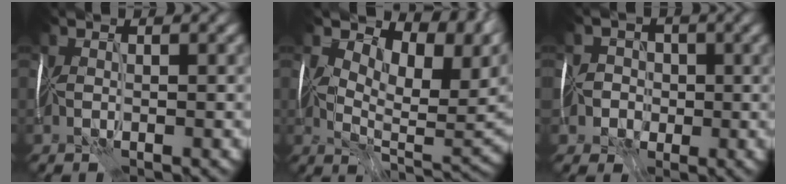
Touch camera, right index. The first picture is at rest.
{"total": 11.4, "force": [4.8, 5.7, 8.6], "torque": [-0.128, -0.004, 0.089]}
{"total": 3.6, "force": [-1.7, 3.2, 0.4], "torque": [0.029, 0.011, -0.051]}